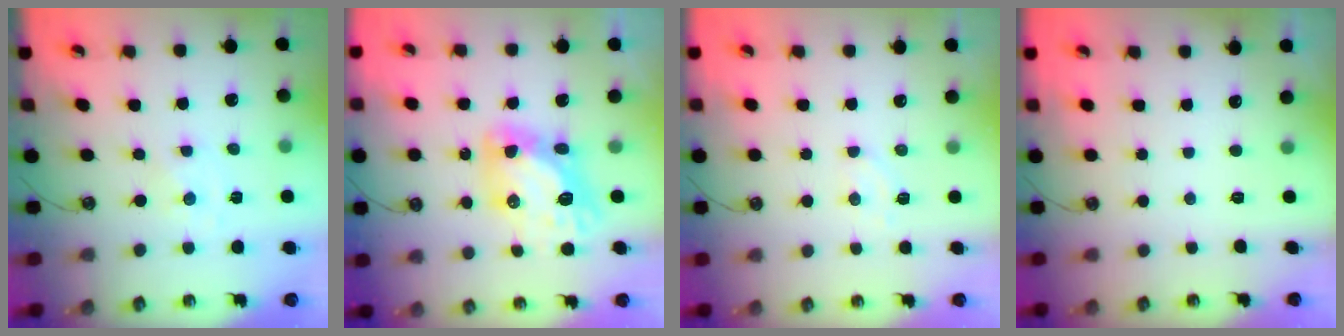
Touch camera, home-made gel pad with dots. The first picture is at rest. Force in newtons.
{"total": 12.4, "press": 12.3, "slide": 1.5}
{"total": 4.9, "press": 4.9, "slide": 0.6}
{"total": 0.0}